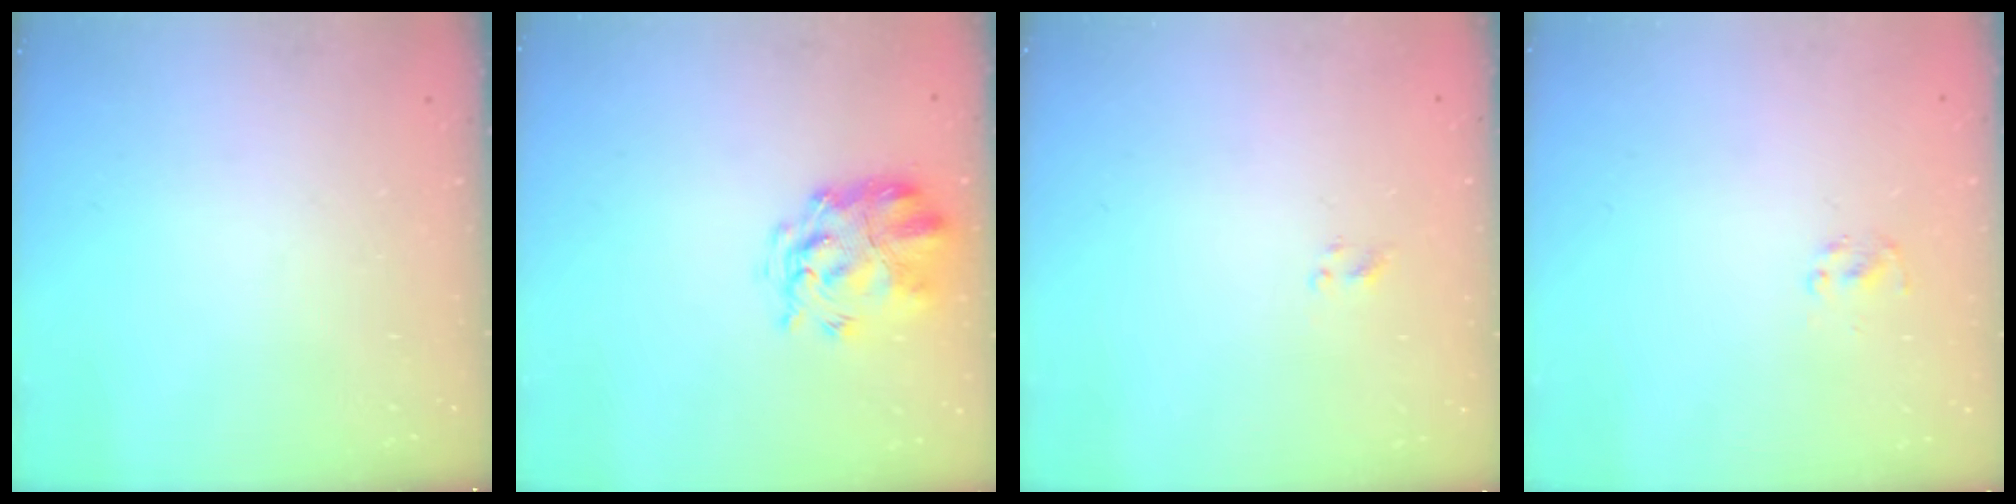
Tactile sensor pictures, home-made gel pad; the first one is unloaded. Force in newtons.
{"total": 4.0, "press": 3.7, "slide": 1.5}
{"total": 1.3, "press": 1.1, "slide": 0.6}
{"total": 2.1, "press": 1.9, "slide": 0.9}